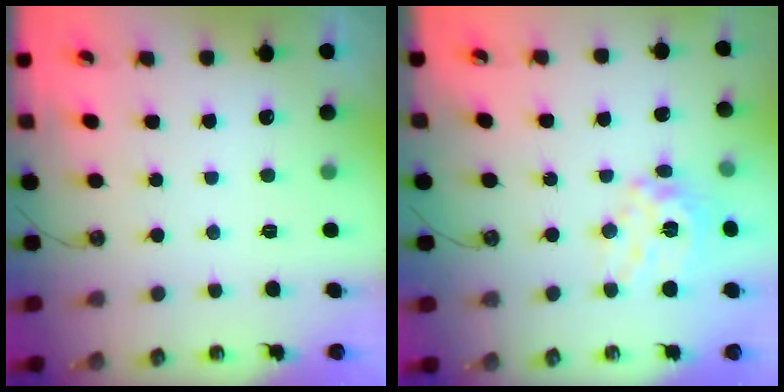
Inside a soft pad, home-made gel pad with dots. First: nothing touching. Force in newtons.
{"total": 13.9, "press": 13.9, "slide": 1.4}